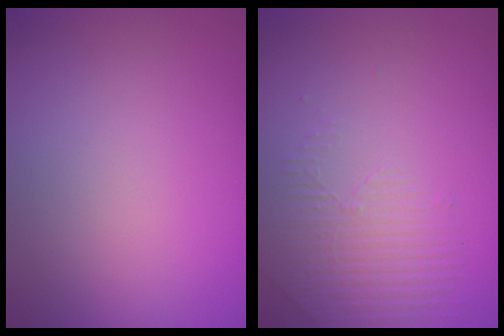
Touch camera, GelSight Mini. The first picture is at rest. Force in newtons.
{"total": 1.5, "press": 0.9, "slide": 1.2}